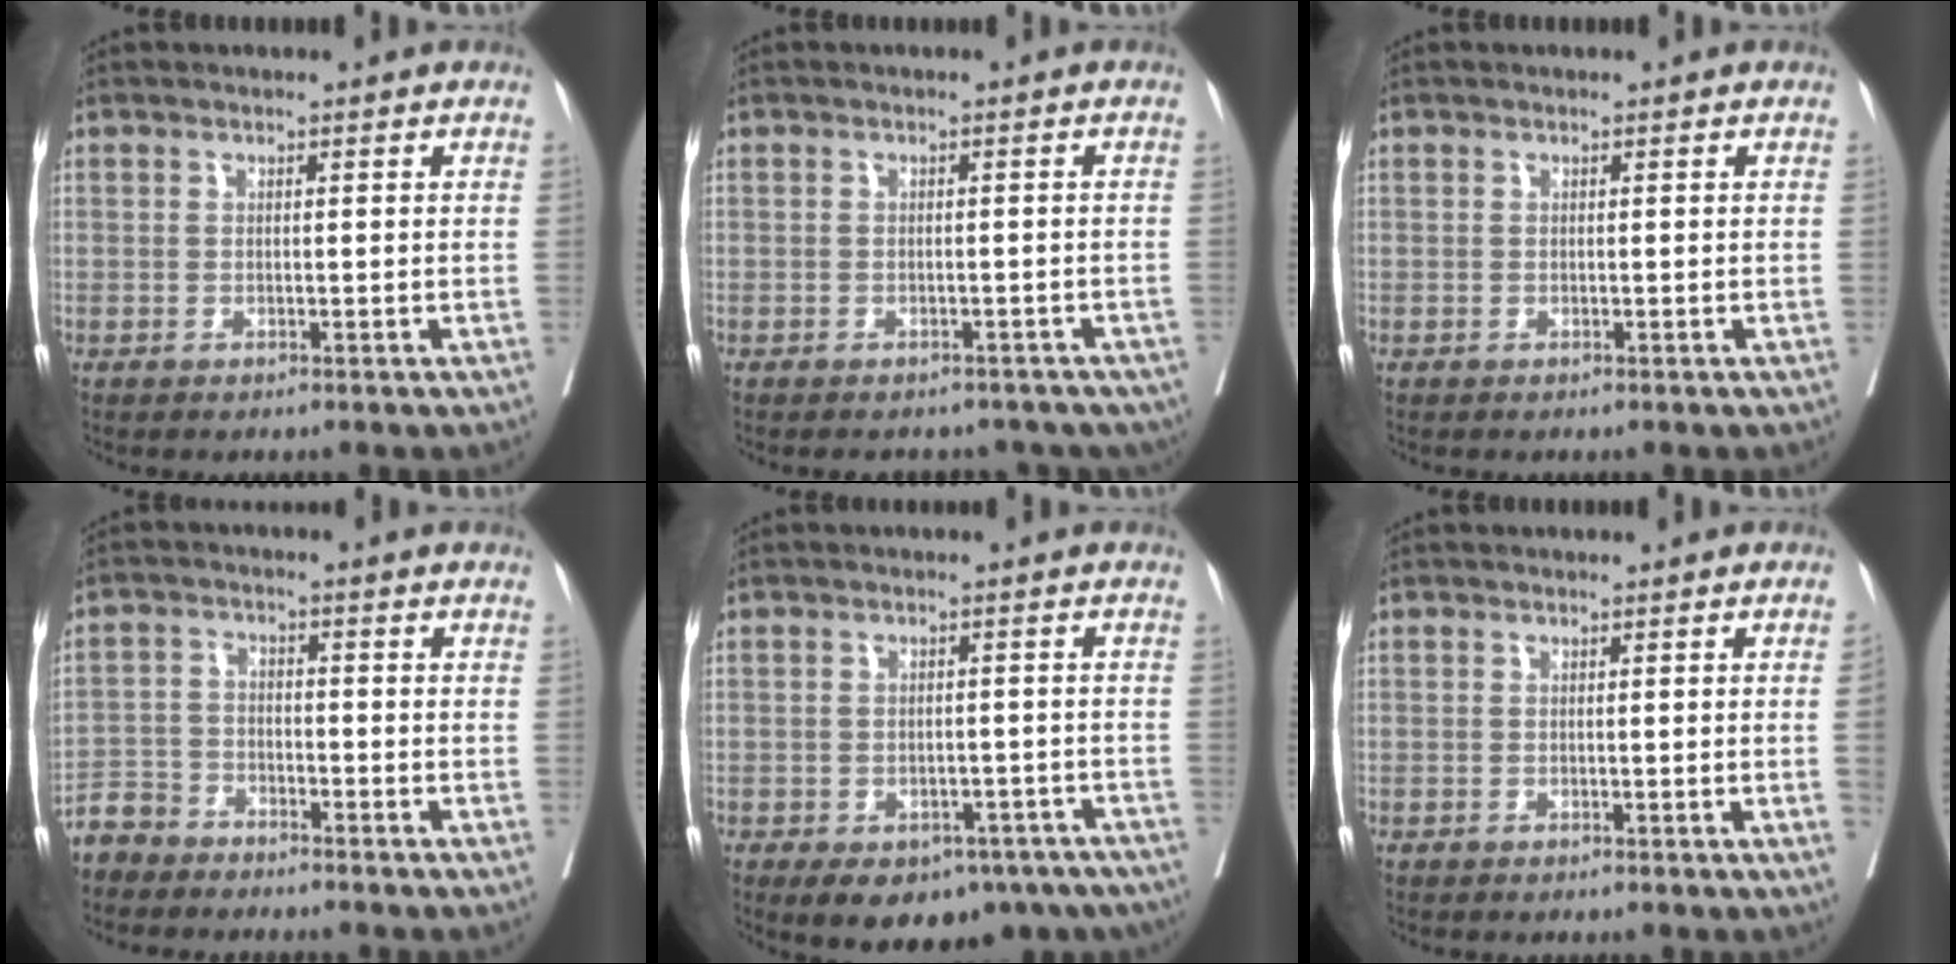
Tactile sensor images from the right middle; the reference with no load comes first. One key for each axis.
{"total": 12.6, "fx": -9.2, "fy": 7.4, "fz": 4.5, "tx": -0.094, "ty": -0.005, "tz": -0.088}
{"total": 0.0}
{"total": 4.5, "fx": -4.3, "fy": 1.5, "fz": -0.3, "tx": 0.003, "ty": -0.007, "tz": -0.090}
{"total": 13.7, "fx": -9.0, "fy": 8.1, "fz": 6.6, "tx": -0.103, "ty": -0.001, "tz": -0.106}
{"total": 1.3, "fx": -0.2, "fy": -0.6, "fz": 1.2, "tx": -0.012, "ty": -0.003, "tz": -0.002}